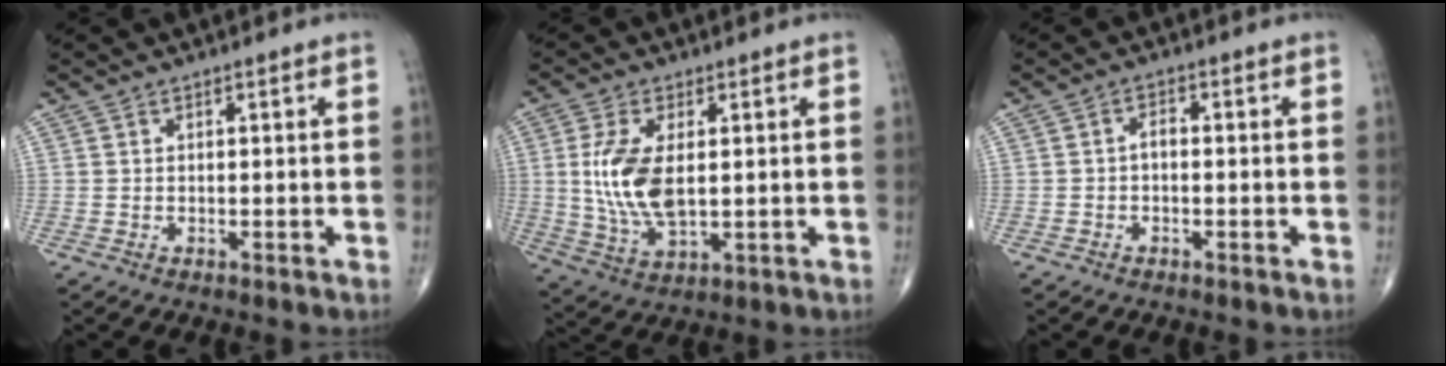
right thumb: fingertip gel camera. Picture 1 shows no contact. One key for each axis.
{"total": 11.0, "fx": 1.1, "fy": 5.3, "fz": 9.6, "tx": -0.201, "ty": -0.013, "tz": 0.028}
{"total": 1.8, "fx": -0.4, "fy": 1.0, "fz": 1.4, "tx": -0.018, "ty": 0.010, "tz": -0.012}